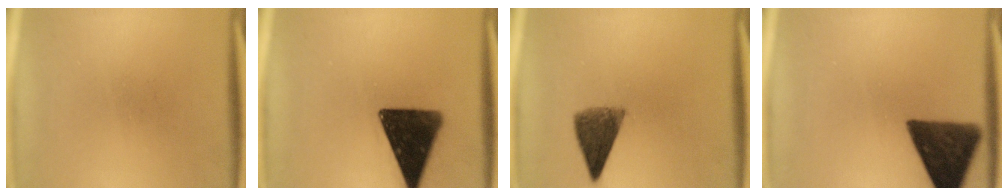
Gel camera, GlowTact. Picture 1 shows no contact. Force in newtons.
{"total": 15.1}
{"total": 6.6}
{"total": 13.6}